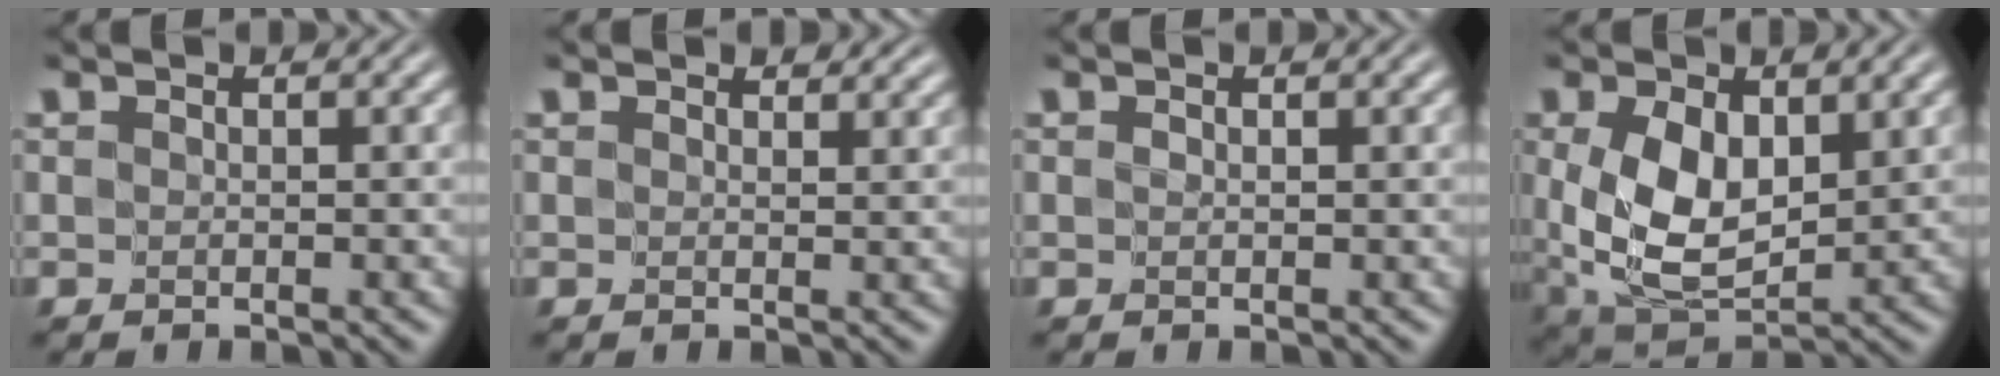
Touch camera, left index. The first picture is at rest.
{"total": 2.4, "force": [2.0, 0.8, 1.0], "torque": [-0.013, 0.002, 0.022]}
{"total": 0.0}
{"total": 6.4, "force": [0.5, 3.8, 5.1], "torque": [-0.113, -0.010, 0.020]}